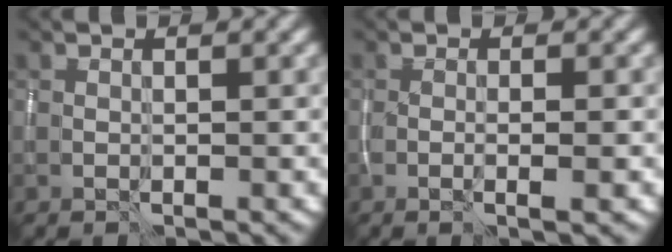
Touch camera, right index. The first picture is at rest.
{"total": 1.4, "force": [-0.4, 0.3, 1.3], "torque": [-0.016, -0.002, -0.009]}